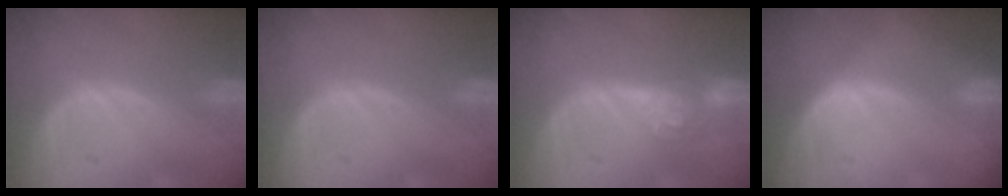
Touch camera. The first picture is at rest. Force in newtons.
{"total": 0.0}
{"total": 4.8, "press": 4.2, "slide": 2.3}
{"total": 1.5, "press": 1.0, "slide": 1.1}